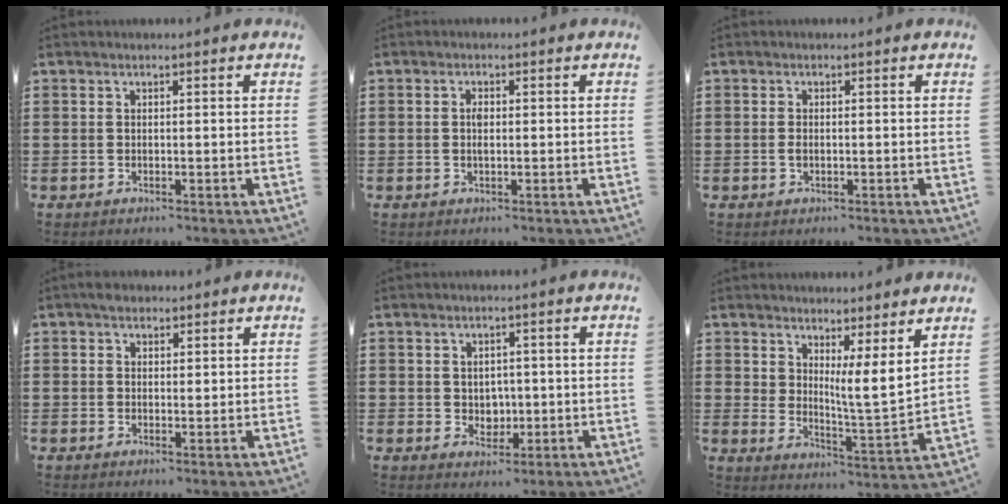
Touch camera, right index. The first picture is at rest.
{"total": 1.7, "force": [0.0, 0.7, 1.6], "torque": [-0.031, 0.002, -0.002]}
{"total": 1.0, "force": [-0.2, 0.4, 0.9], "torque": [-0.019, -0.001, -0.005]}
{"total": 1.9, "force": [1.5, 1.2, 0.4], "torque": [-0.003, 0.004, 0.027]}
{"total": 2.6, "force": [0.4, 2.4, 1.0], "torque": [-0.021, 0.005, 0.004]}
{"total": 5.8, "force": [4.7, 0.8, 3.3], "torque": [-0.065, -0.036, 0.082]}